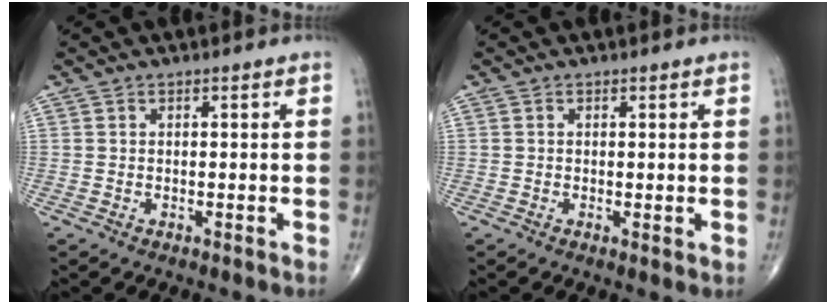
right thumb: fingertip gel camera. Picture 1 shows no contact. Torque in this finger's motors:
{"motor_torque": [-0.52, -0.18, -0.19, -0.12, 0.00]}